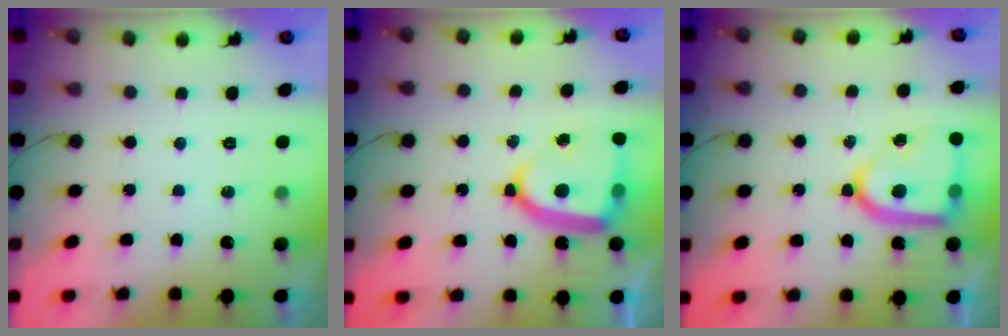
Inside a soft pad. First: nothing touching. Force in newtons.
{"total": 14.0, "press": 13.9, "slide": 1.4}
{"total": 16.3, "press": 16.2, "slide": 1.6}